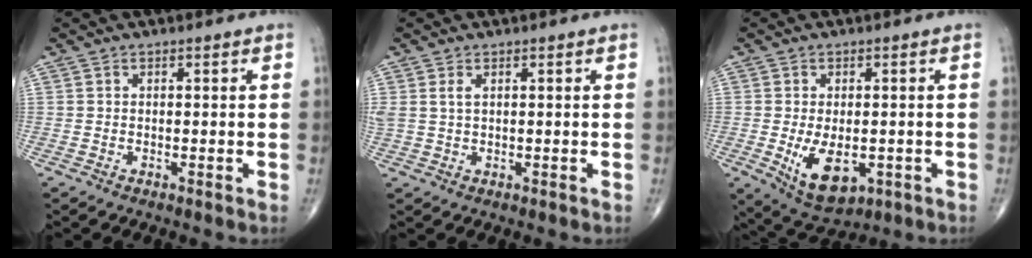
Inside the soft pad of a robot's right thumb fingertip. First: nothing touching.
{"total": 2.3, "force": [0.8, 1.1, 1.9], "torque": [-0.050, 0.010, 0.025]}
{"total": 9.1, "force": [-2.1, 5.1, 7.2], "torque": [-0.107, -0.011, -0.018]}